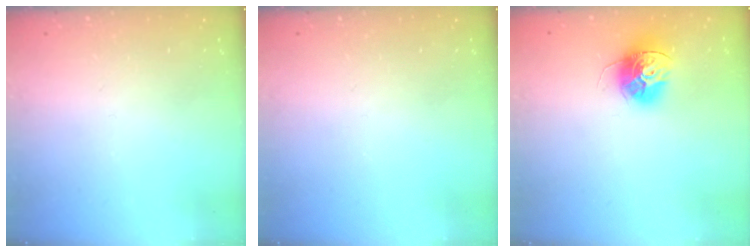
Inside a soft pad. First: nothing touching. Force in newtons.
{"total": 0.0}
{"total": 13.1, "press": 13.1, "slide": 0.7}